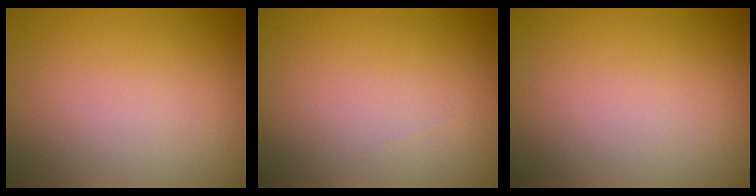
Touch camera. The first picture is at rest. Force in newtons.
{"total": 0.0}
{"total": 0.0}